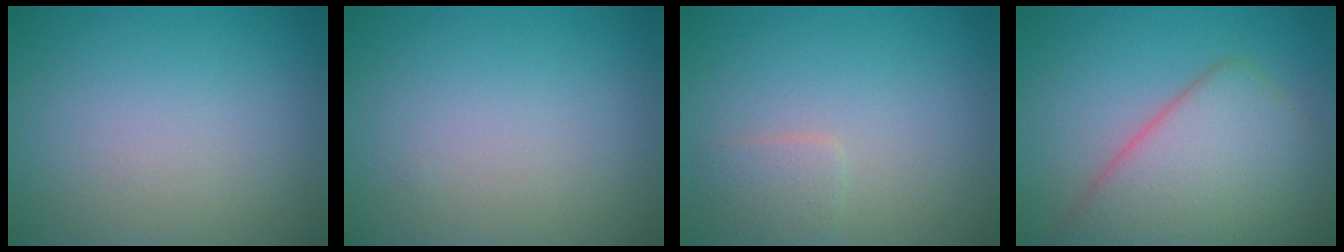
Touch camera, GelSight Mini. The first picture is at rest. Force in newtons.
{"total": 0.0}
{"total": 1.6, "press": 1.5, "slide": 0.2}
{"total": 7.3, "press": 7.3, "slide": 0.5}